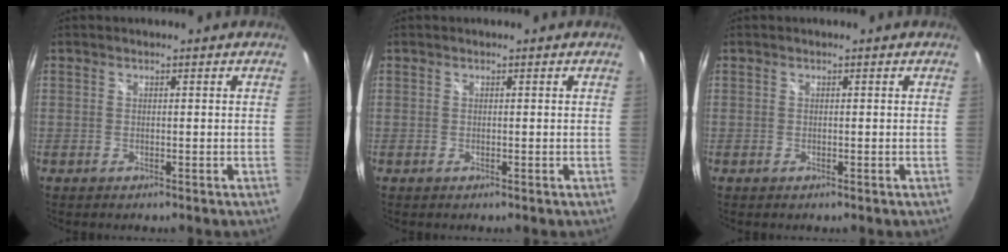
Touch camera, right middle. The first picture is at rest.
{"total": 0.0}
{"total": 0.0}